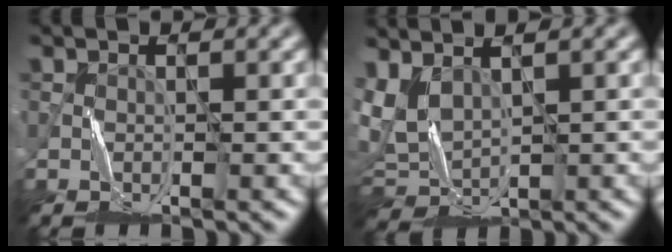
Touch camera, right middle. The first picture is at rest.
{"total": 3.3, "force": [1.5, 1.9, 2.2], "torque": [-0.065, 0.003, 0.037]}